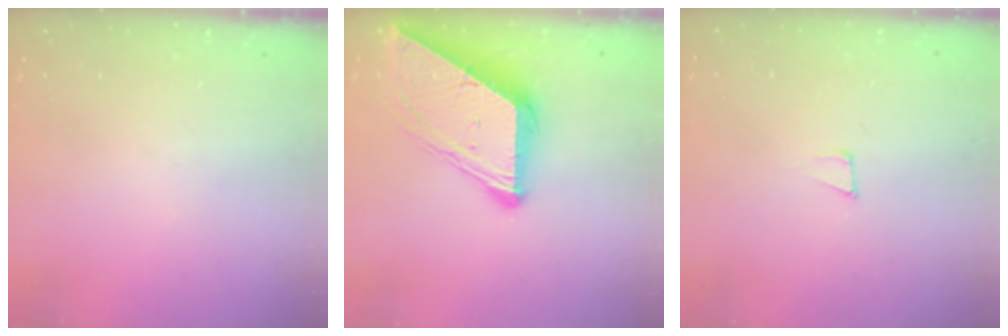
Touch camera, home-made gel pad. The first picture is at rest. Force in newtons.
{"total": 10.9, "press": 10.8, "slide": 1.0}
{"total": 4.3, "press": 4.2, "slide": 1.0}